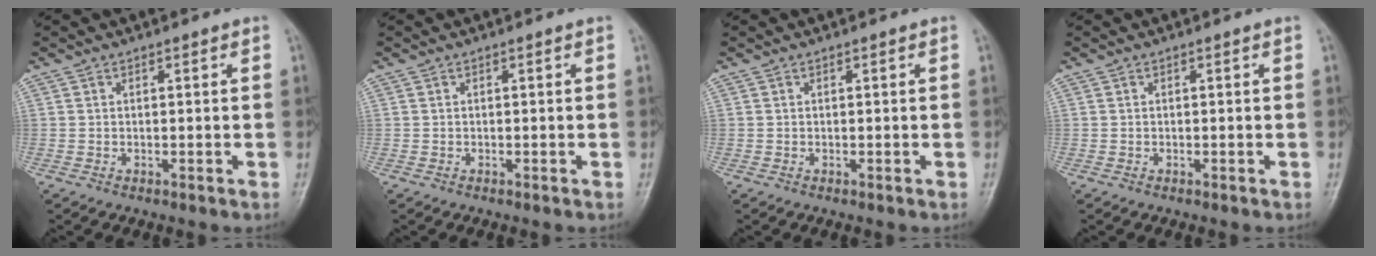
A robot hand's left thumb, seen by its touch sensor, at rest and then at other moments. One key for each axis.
{"total": 0.0}
{"total": 0.0}
{"total": 0.0}